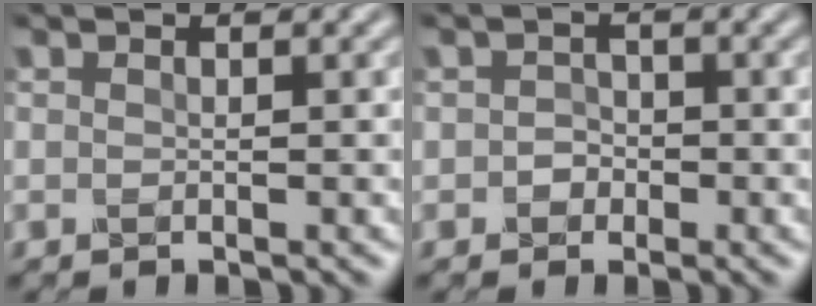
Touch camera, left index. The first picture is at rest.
{"total": 0.9, "force": [-0.2, 0.9, 0.0], "torque": [0.003, 0.008, -0.007]}